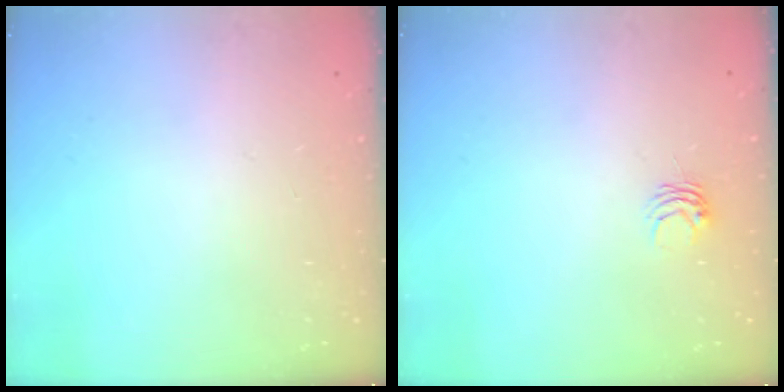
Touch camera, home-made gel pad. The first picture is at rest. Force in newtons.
{"total": 3.2, "press": 3.2, "slide": 0.3}